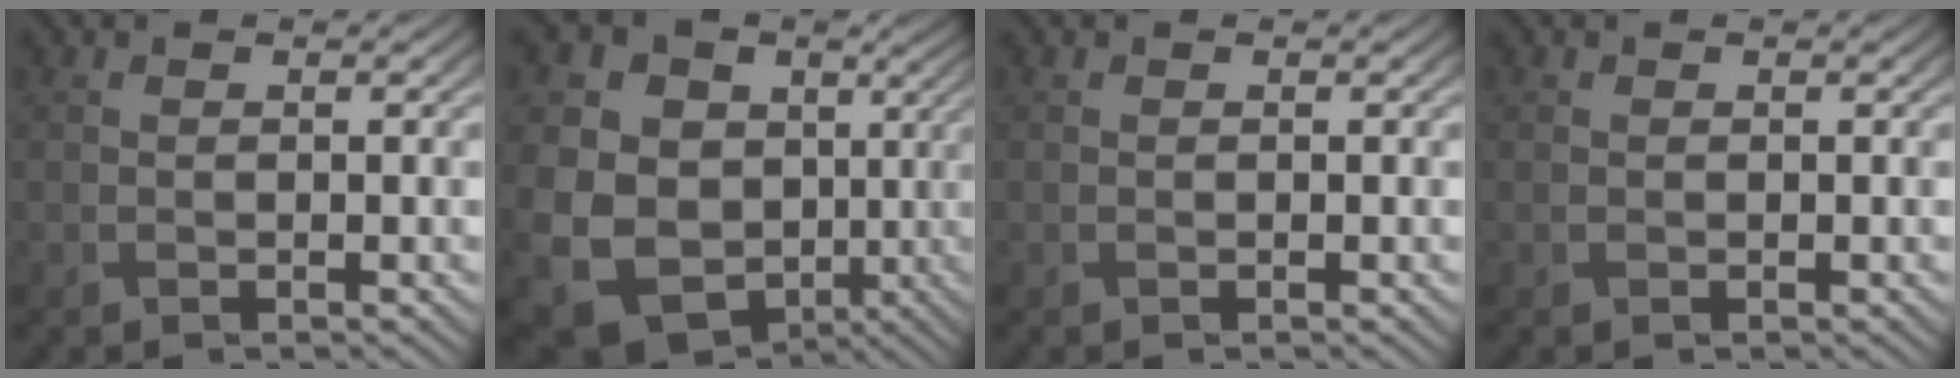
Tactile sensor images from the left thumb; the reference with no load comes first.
{"total": 20.0, "force": [2.1, 17.2, 9.9], "torque": [-0.252, 0.006, 0.053]}
{"total": 0.0}
{"total": 0.0}